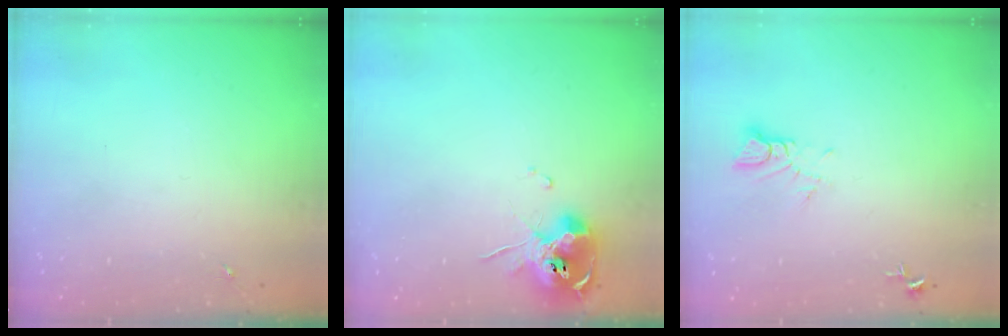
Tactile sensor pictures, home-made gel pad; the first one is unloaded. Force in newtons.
{"total": 10.6, "press": 10.5, "slide": 1.2}
{"total": 3.8, "press": 3.8, "slide": 0.4}